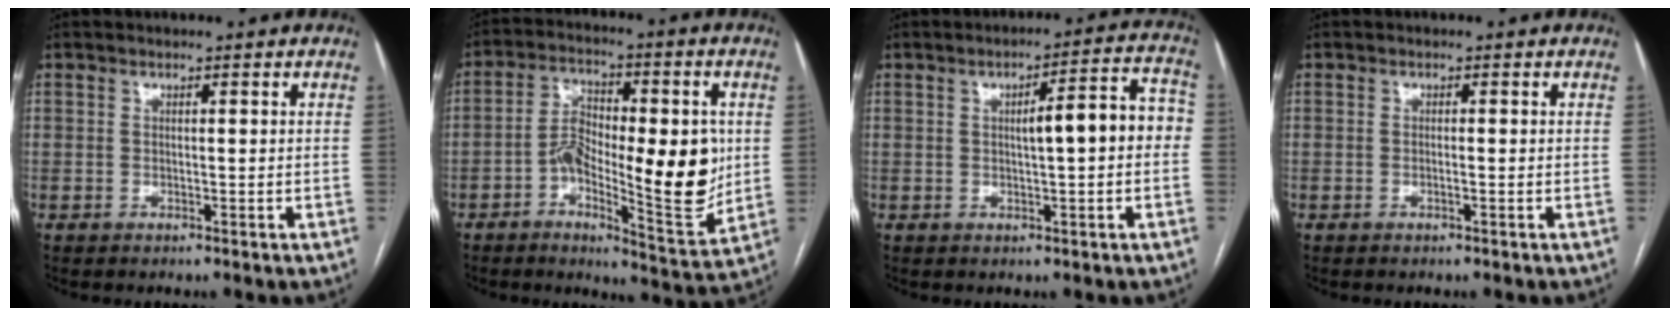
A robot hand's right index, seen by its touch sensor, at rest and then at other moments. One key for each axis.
{"total": 16.2, "fx": -1.4, "fy": 5.0, "fz": 15.4, "tx": -0.240, "ty": 0.005, "tz": -0.017}
{"total": 8.1, "fx": 0.1, "fy": 1.4, "fz": 8.0, "tx": -0.108, "ty": 0.031, "tz": 0.001}
{"total": 0.6, "fx": -0.2, "fy": -0.1, "fz": 0.5, "tx": -0.010, "ty": 0.001, "tz": -0.003}